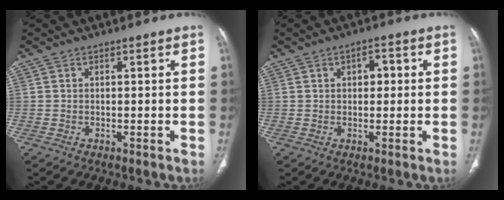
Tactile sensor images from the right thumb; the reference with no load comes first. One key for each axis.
{"total": 3.5, "fx": 0.9, "fy": 2.1, "fz": 2.6, "tx": -0.027, "ty": 0.006, "tz": 0.010}